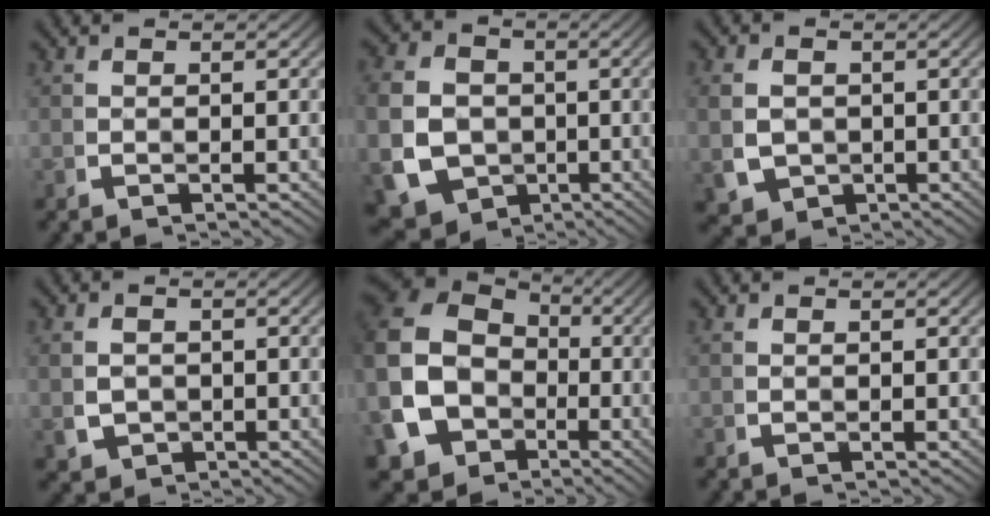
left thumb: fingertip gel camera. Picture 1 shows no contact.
{"total": 12.9, "force": [-3.4, 11.3, 5.2], "torque": [-0.133, -0.056, -0.046]}
{"total": 5.2, "force": [-0.6, 4.4, 2.8], "torque": [-0.069, -0.029, 0.006]}
{"total": 3.7, "force": [-0.4, 3.1, 1.9], "torque": [-0.052, -0.021, 0.007]}
{"total": 13.6, "force": [-0.2, 11.2, 7.8], "torque": [-0.194, -0.048, 0.012]}
{"total": 0.0}